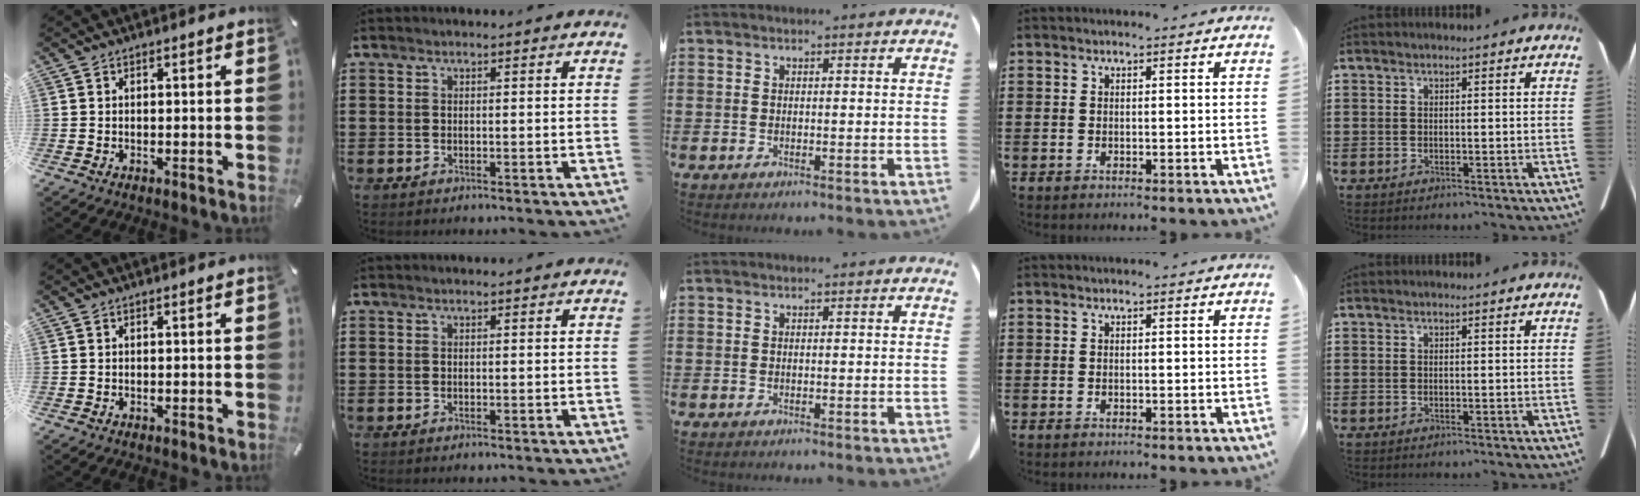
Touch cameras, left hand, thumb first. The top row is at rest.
{}